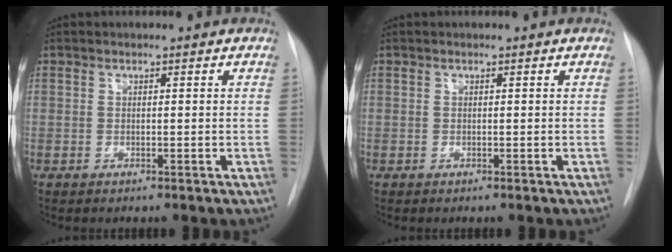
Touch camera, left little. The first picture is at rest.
{"total": 0.0}